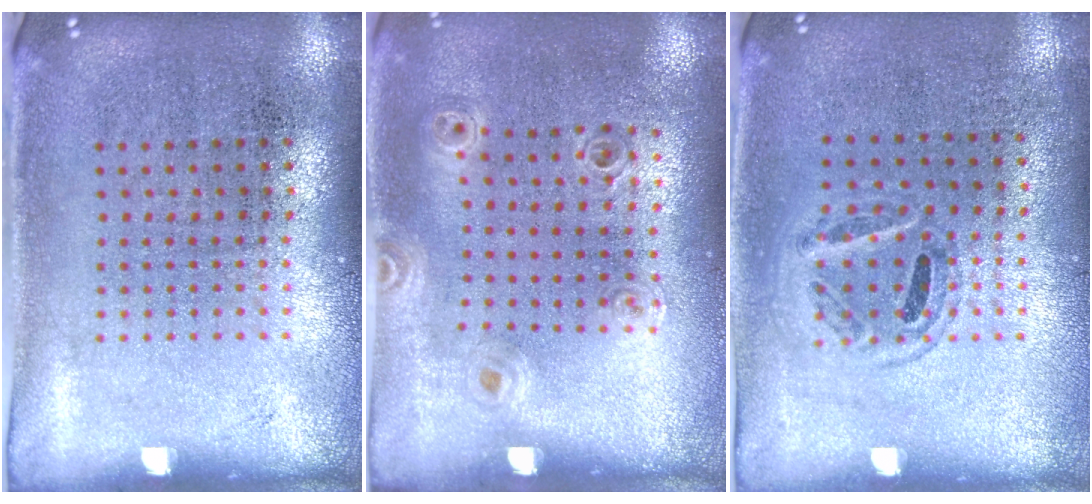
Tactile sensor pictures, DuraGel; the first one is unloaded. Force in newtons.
{"total": 0.9, "press": 0.9, "slide": 0.3}
{"total": 0.9, "press": 0.8, "slide": 0.4}